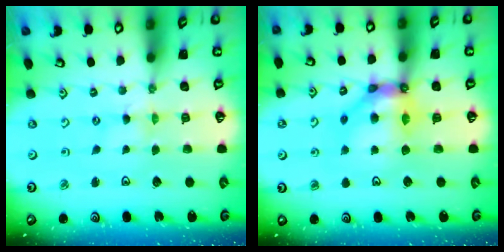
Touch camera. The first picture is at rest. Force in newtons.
{"total": 11.2, "press": 11.2, "slide": 1.0}